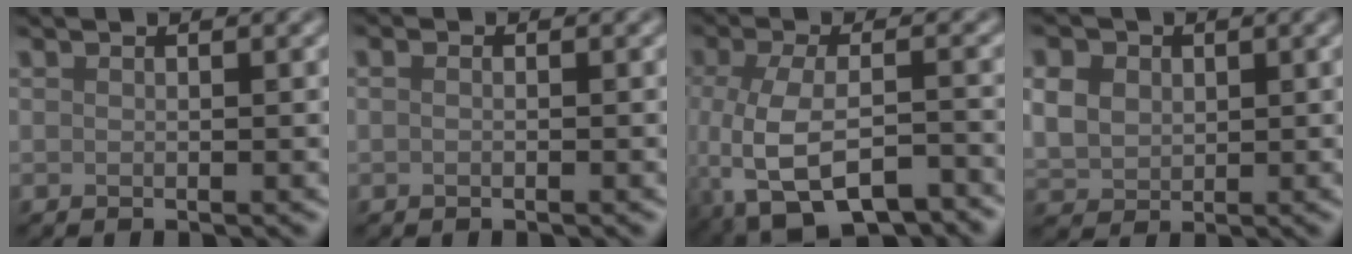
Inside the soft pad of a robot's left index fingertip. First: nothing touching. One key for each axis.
{"total": 0.6, "fx": -0.1, "fy": 0.3, "fz": 0.5, "tx": -0.013, "ty": -0.003, "tz": -0.004}
{"total": 9.1, "fx": -4.7, "fy": 4.1, "fz": 6.6, "tx": -0.142, "ty": -0.024, "tz": -0.083}
{"total": 6.0, "fx": 2.1, "fy": 4.8, "fz": 2.9, "tx": -0.081, "ty": 0.020, "tz": 0.031}